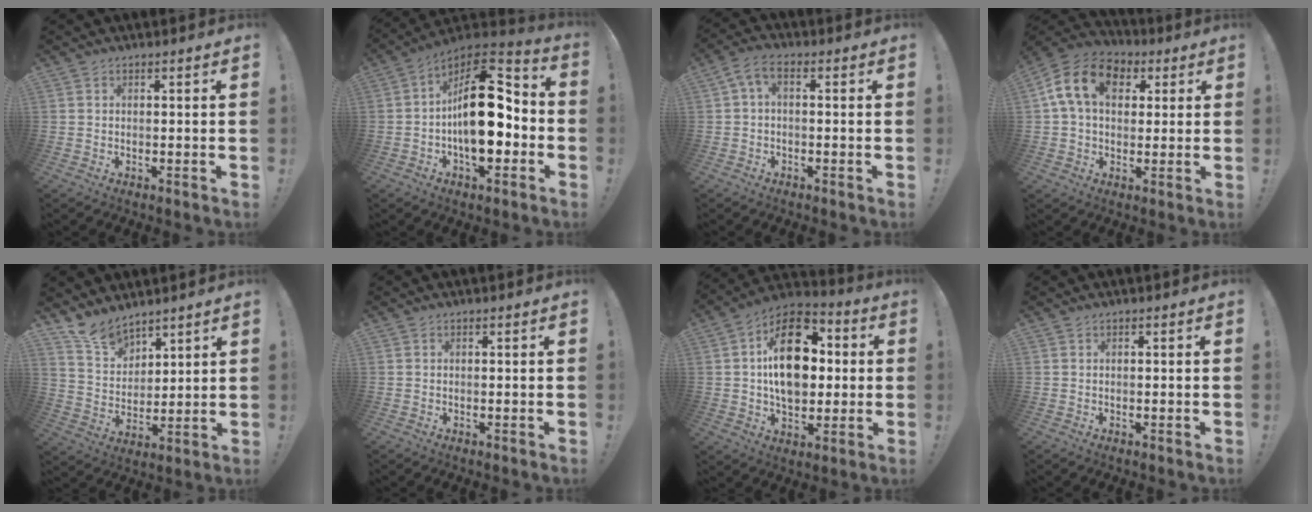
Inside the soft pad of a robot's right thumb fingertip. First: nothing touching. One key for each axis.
{"total": 21.0, "fx": -1.0, "fy": 11.1, "fz": 17.8, "tx": -0.274, "ty": 0.012, "tz": -0.013}
{"total": 4.0, "fx": -0.2, "fy": 1.4, "fz": 3.7, "tx": -0.078, "ty": -0.004, "tz": -0.001}
{"total": 14.7, "fx": 4.3, "fy": 10.1, "fz": 9.7, "tx": -0.172, "ty": 0.003, "tz": 0.079}
{"total": 11.2, "fx": 9.3, "fy": 5.5, "fz": 2.9, "tx": -0.063, "ty": -0.062, "tz": 0.184}
{"total": 0.0}
{"total": 21.1, "fx": 2.7, "fy": 13.9, "fz": 15.7, "tx": -0.235, "ty": 0.010, "tz": 0.050}
{"total": 0.0}